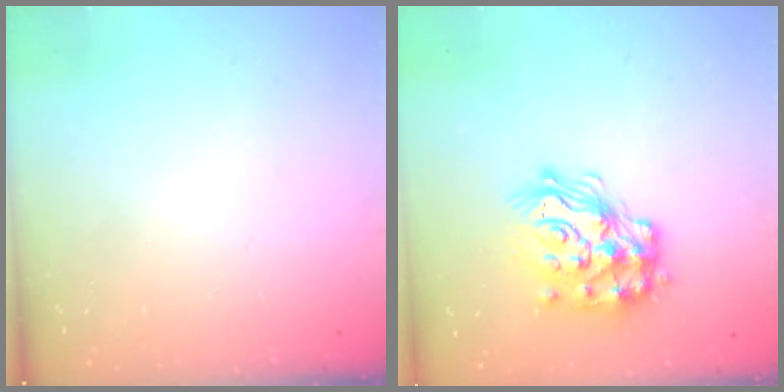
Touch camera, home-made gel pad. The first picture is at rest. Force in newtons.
{"total": 20.3, "press": 20.3, "slide": 1.4}